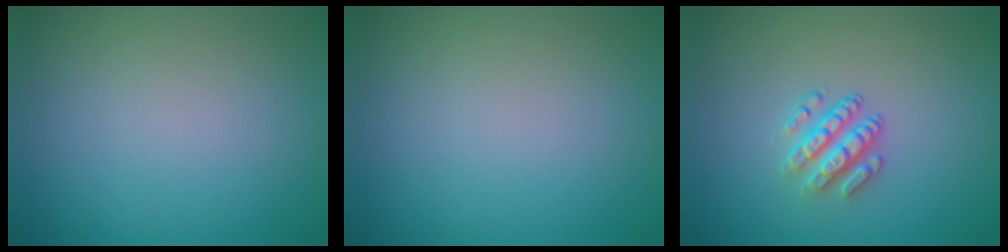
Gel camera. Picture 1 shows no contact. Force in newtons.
{"total": 0.0}
{"total": 2.9, "press": 2.5, "slide": 1.5}